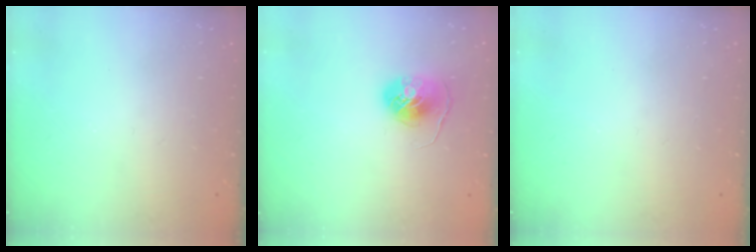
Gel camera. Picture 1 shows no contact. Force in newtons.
{"total": 7.5, "press": 7.5, "slide": 0.1}
{"total": 0.0}